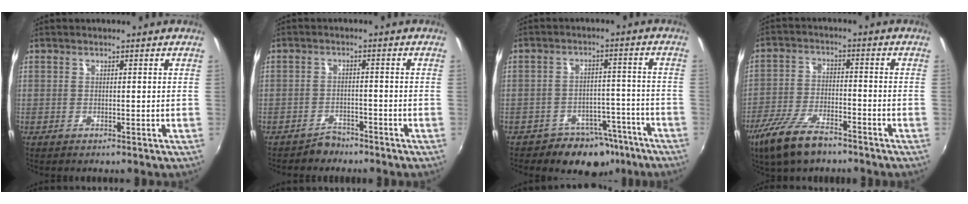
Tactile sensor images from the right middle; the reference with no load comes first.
{"total": 3.1, "force": [-2.7, 1.5, 0.1], "torque": [-0.010, 0.006, -0.043]}
{"total": 9.7, "force": [-7.1, 6.2, 2.4], "torque": [-0.034, 0.030, -0.082]}
{"total": 11.7, "force": [-8.4, 4.1, 7.0], "torque": [-0.160, -0.022, -0.156]}